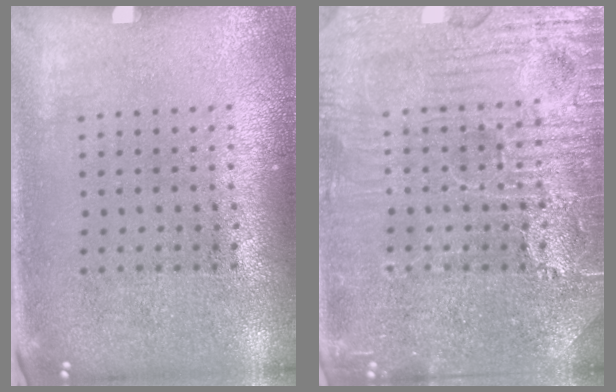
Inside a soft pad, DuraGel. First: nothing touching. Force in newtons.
{"total": 4.8, "press": 4.7, "slide": 0.5}